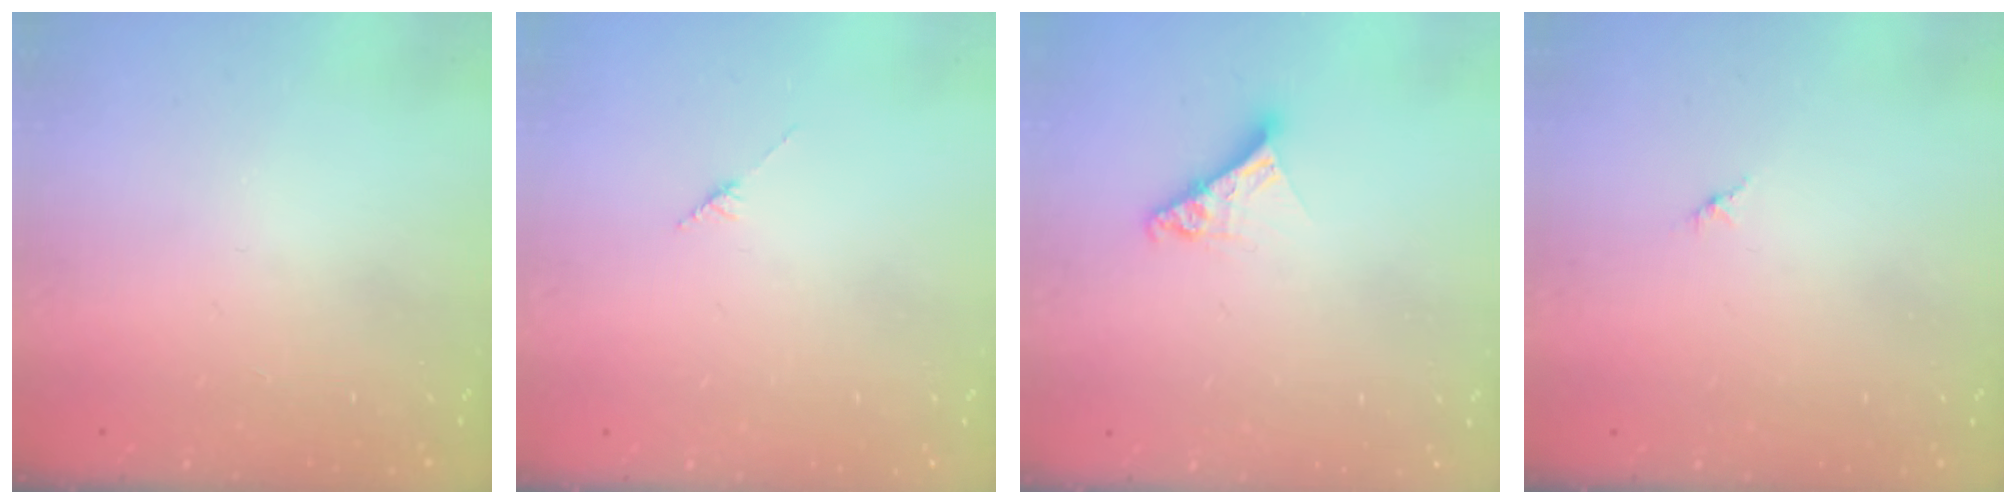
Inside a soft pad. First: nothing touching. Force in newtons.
{"total": 2.8, "press": 2.8, "slide": 0.4}
{"total": 8.1, "press": 8.1, "slide": 0.7}
{"total": 1.4, "press": 1.4, "slide": 0.4}